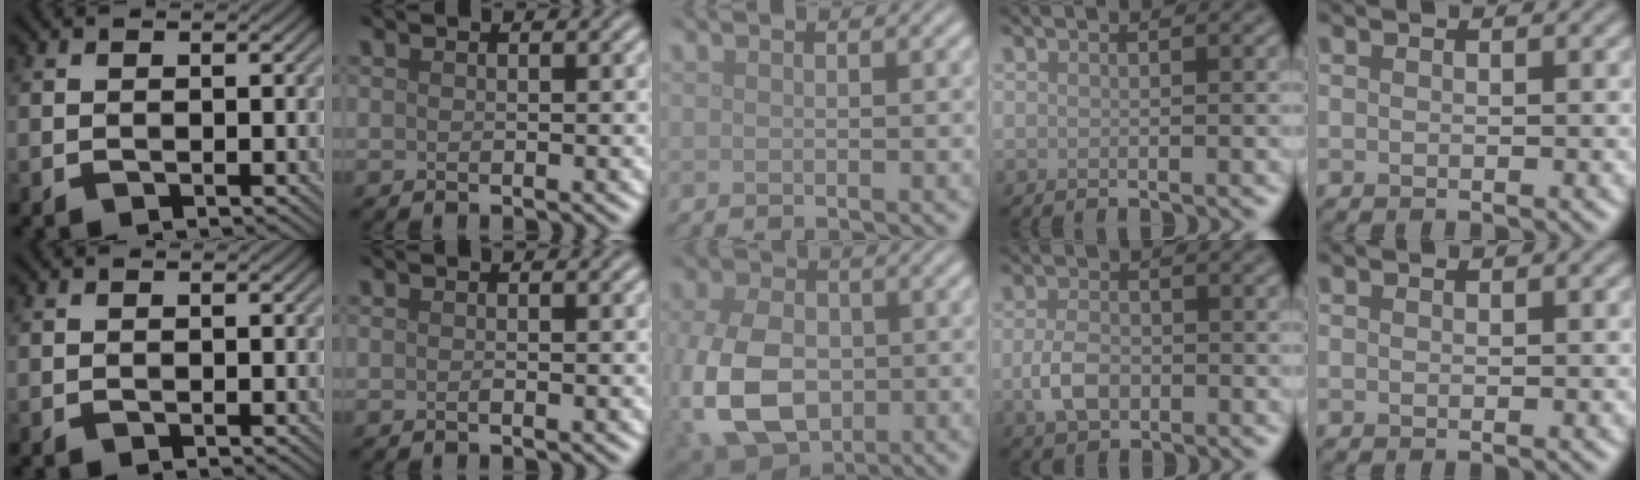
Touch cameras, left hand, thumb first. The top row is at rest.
{"middle": {"total": 10.3, "force": [-2.0, 7.1, 7.2], "torque": [-0.175, -0.016, -0.043]}, "ring": {"total": 3.1, "force": [-0.7, 2.1, 2.1], "torque": [-0.044, -0.003, -0.016]}}